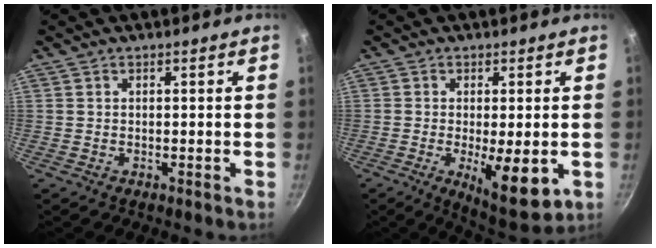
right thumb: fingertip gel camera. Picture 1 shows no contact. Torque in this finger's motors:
{"motor_torque": [-0.40, 0.82, 0.64, -0.10, 0.06]}